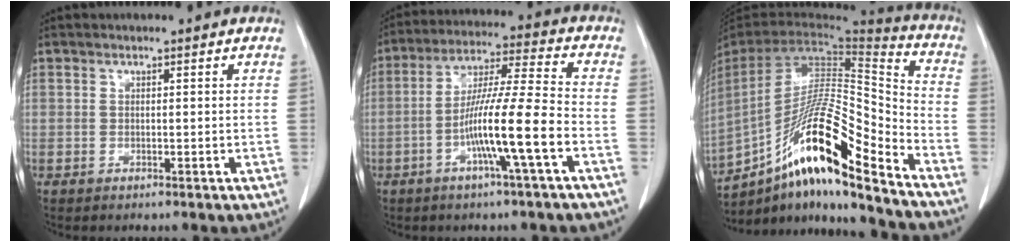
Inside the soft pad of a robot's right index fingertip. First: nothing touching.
{"total": 12.3, "force": [-4.3, -0.9, 11.5], "torque": [-0.213, 0.002, -0.081]}
{"total": 21.9, "force": [-14.1, 1.9, 16.7], "torque": [-0.307, -0.001, -0.254]}